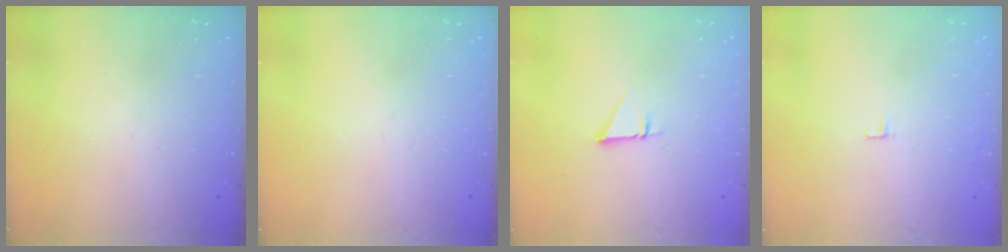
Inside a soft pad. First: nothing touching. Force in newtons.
{"total": 0.0}
{"total": 1.0, "press": 1.0, "slide": 0.1}
{"total": 3.3, "press": 3.3, "slide": 0.2}